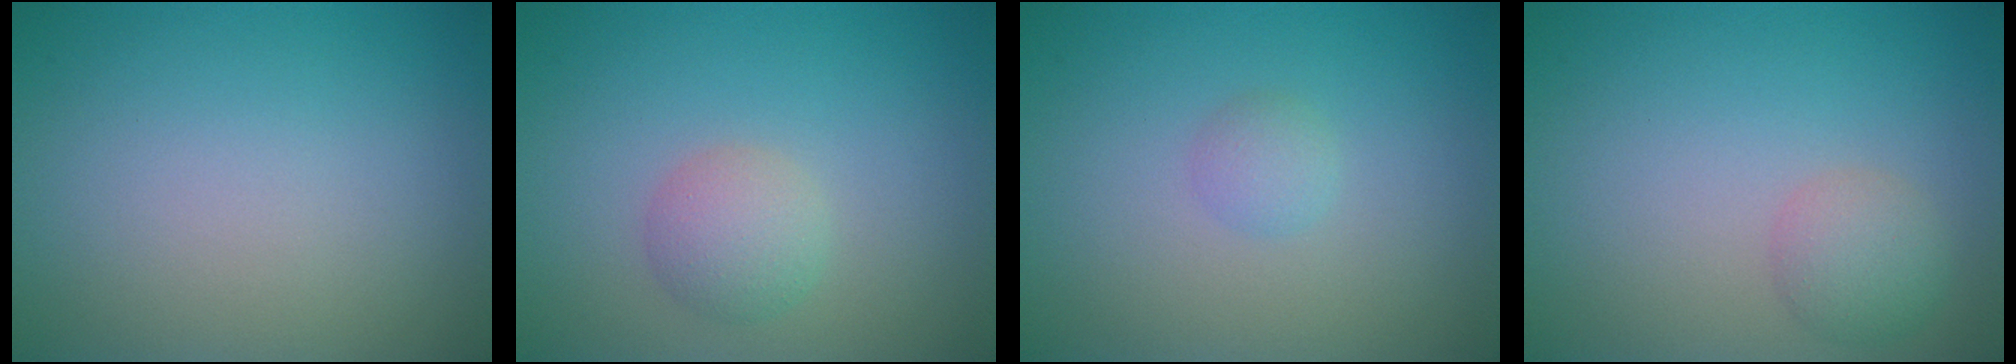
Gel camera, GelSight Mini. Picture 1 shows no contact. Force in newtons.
{"total": 2.3, "press": 2.3, "slide": 0.1}
{"total": 1.1, "press": 1.1, "slide": 0.1}
{"total": 2.2, "press": 2.2, "slide": 0.1}